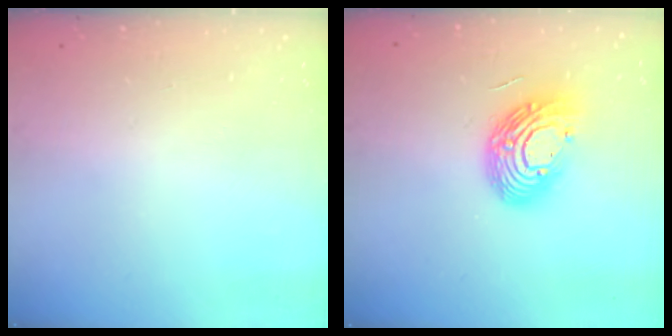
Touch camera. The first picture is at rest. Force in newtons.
{"total": 14.2, "press": 14.2, "slide": 1.1}